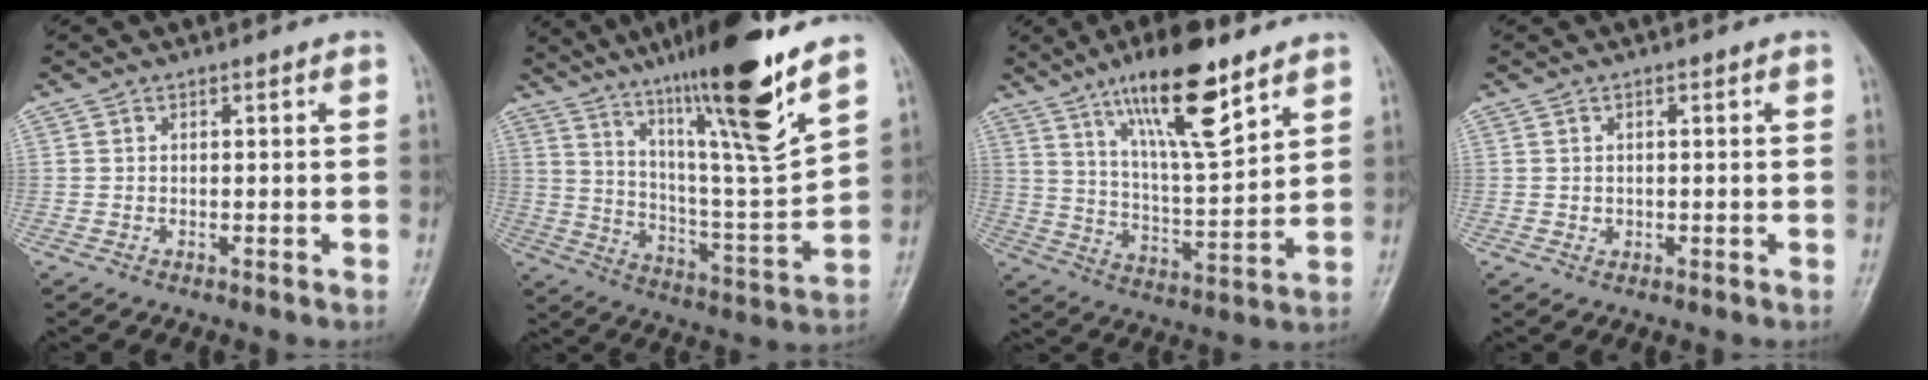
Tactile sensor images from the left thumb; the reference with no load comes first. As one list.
[{"total": 21.8, "force": [14.8, 1.1, 15.9], "torque": [-0.235, -0.074, 0.252]}, {"total": 16.5, "force": [10.3, 4.2, 12.2], "torque": [-0.190, -0.055, 0.186]}, {"total": 0.9, "force": [0.1, 0.8, 0.4], "torque": [-0.003, 0.001, 0.003]}]